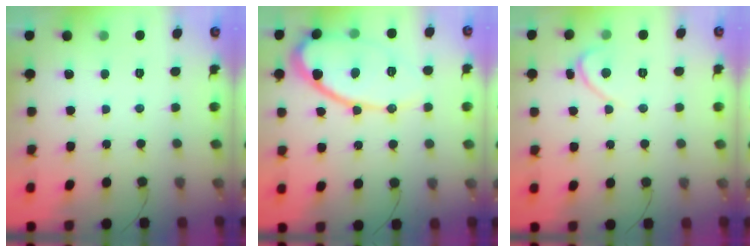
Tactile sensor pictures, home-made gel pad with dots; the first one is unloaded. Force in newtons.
{"total": 14.8, "press": 14.8, "slide": 1.2}
{"total": 2.3, "press": 2.3, "slide": 0.1}